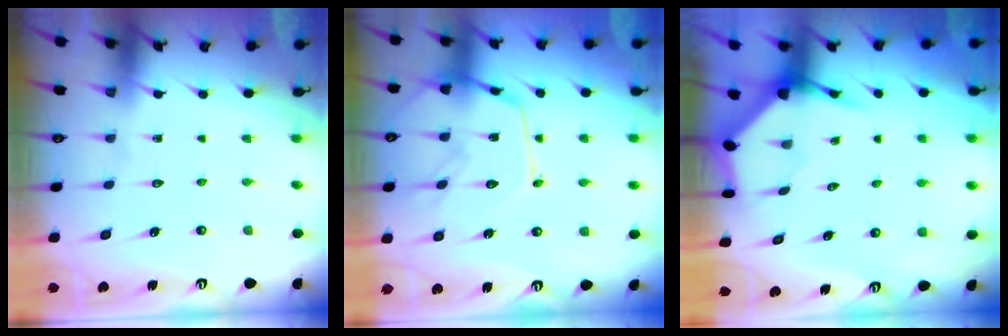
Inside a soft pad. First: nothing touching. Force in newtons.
{"total": 14.3, "press": 14.3, "slide": 1.1}
{"total": 4.0, "press": 4.0, "slide": 0.4}